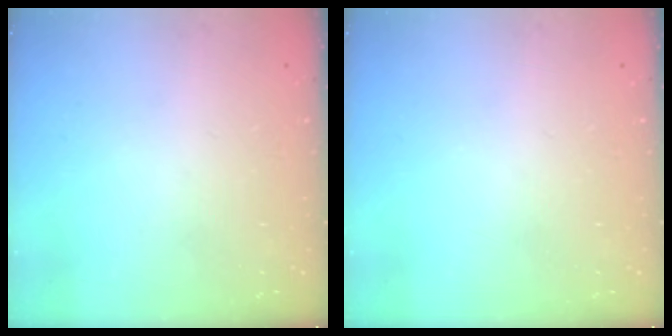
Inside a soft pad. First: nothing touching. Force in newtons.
{"total": 0.0}